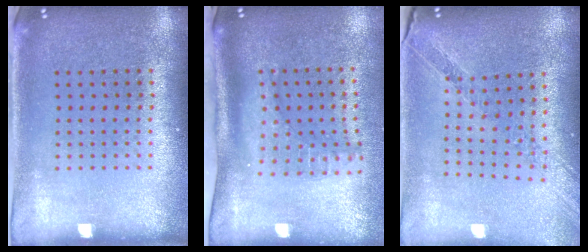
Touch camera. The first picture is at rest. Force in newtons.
{"total": 2.2, "press": 1.6, "slide": 1.5}
{"total": 1.1, "press": 1.1, "slide": 0.1}